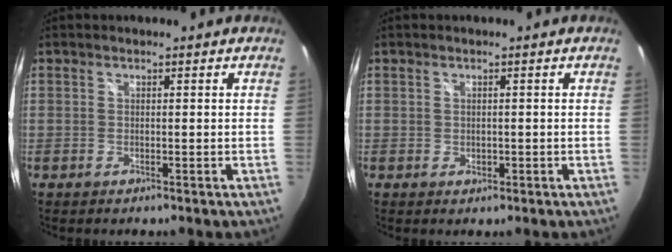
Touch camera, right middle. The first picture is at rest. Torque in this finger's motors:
{"motor_torque": [-0.13, -0.10, 0.04, 0.00]}